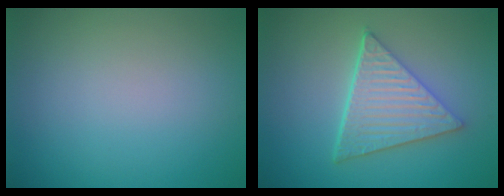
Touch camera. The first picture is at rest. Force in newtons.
{"total": 5.9, "press": 4.4, "slide": 3.9}